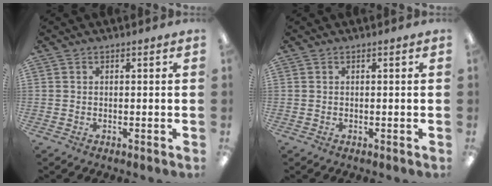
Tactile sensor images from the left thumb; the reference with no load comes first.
{"total": 0.0}